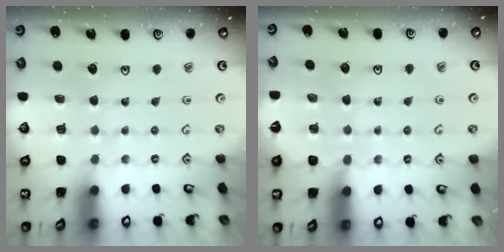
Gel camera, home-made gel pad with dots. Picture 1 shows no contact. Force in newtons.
{"total": 2.9, "press": 2.9, "slide": 0.3}